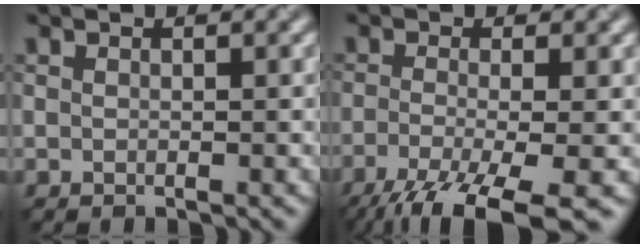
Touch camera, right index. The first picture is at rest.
{"total": 9.3, "force": [-5.4, 2.5, 7.1], "torque": [-0.125, -0.027, -0.093]}